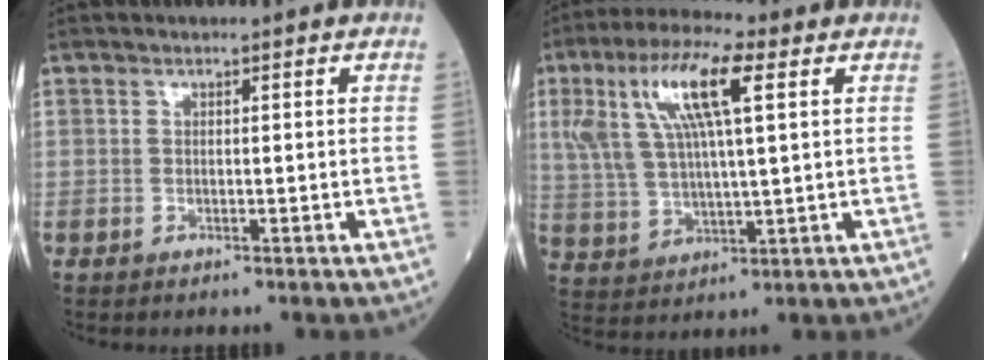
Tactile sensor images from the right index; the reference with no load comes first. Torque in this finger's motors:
{"motor_torque": [1.21, 0.93, 0.39, 0.21]}